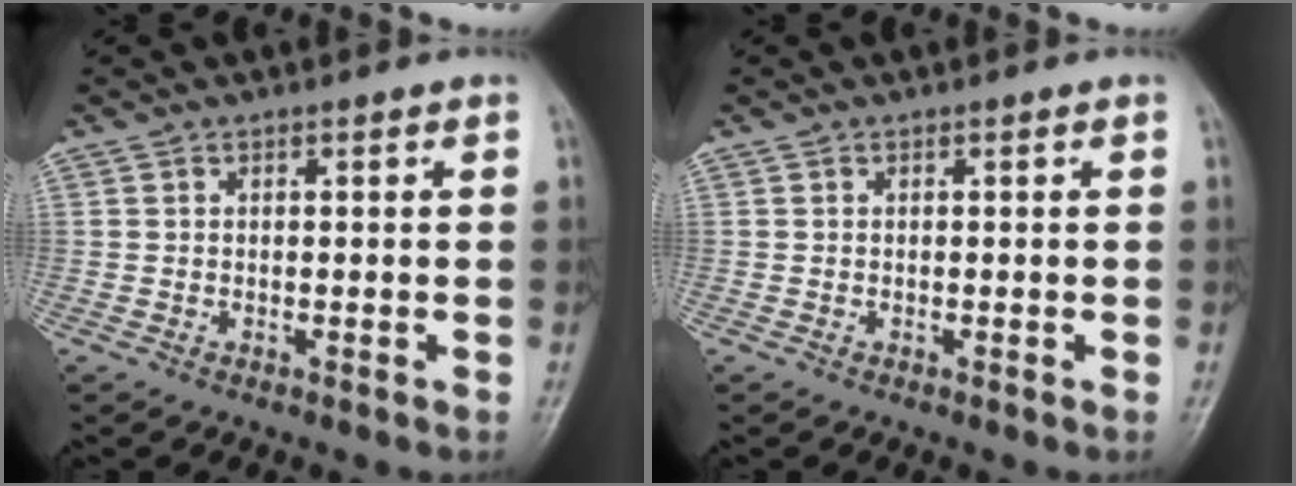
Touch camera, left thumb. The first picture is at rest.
{"total": 0.0}